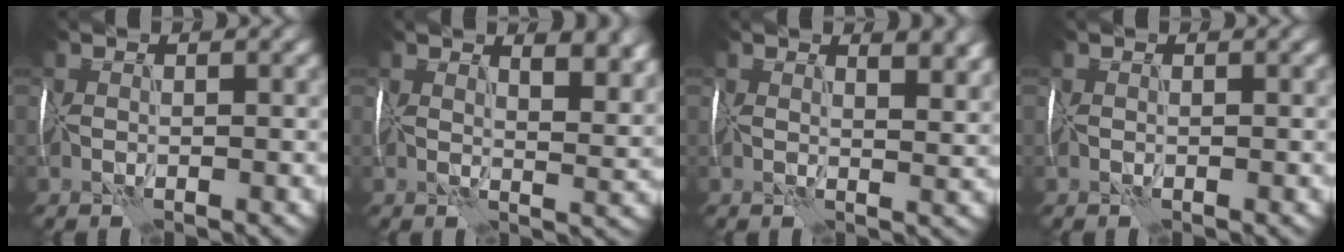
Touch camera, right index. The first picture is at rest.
{"total": 6.9, "force": [3.9, 2.9, 4.9], "torque": [-0.039, 0.009, 0.049]}
{"total": 5.2, "force": [3.0, 2.2, 3.6], "torque": [-0.031, 0.005, 0.042]}
{"total": 0.0}